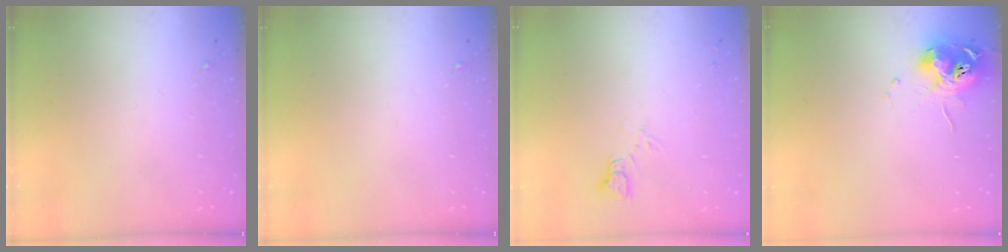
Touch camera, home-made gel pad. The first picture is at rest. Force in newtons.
{"total": 0.0}
{"total": 3.4, "press": 3.4, "slide": 0.2}
{"total": 13.5, "press": 13.5, "slide": 1.2}